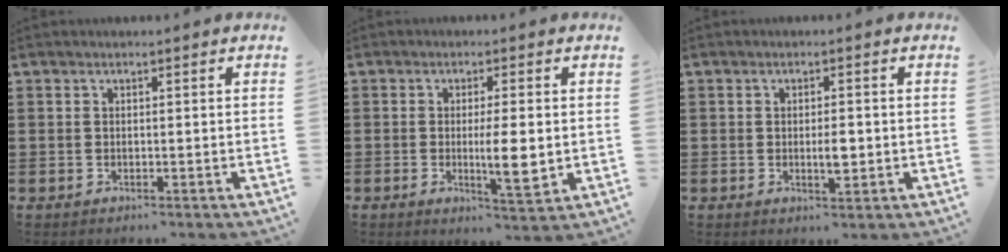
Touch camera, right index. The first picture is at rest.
{"total": 5.9, "force": [-0.2, 1.0, 5.8], "torque": [-0.094, -0.008, -0.006]}
{"total": 2.9, "force": [-0.2, 1.0, 2.8], "torque": [-0.043, -0.005, -0.005]}